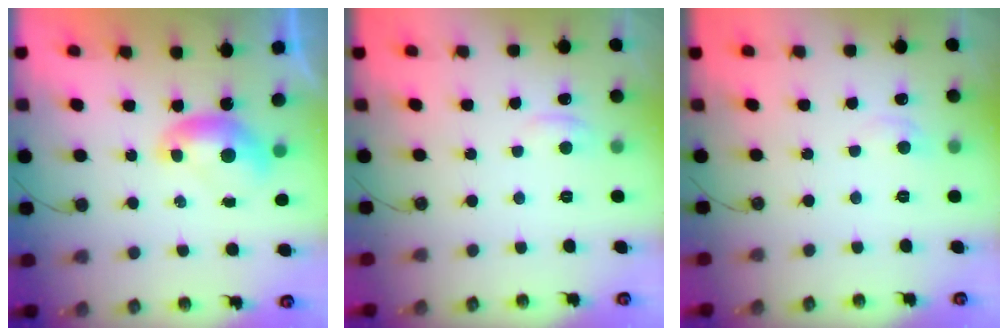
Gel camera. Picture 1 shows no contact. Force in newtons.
{"total": 1.5, "press": 1.4, "slide": 0.5}
{"total": 0.7, "press": 0.2, "slide": 0.7}